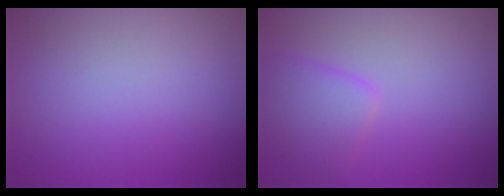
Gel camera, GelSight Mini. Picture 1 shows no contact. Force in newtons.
{"total": 2.7, "press": 2.7, "slide": 0.1}